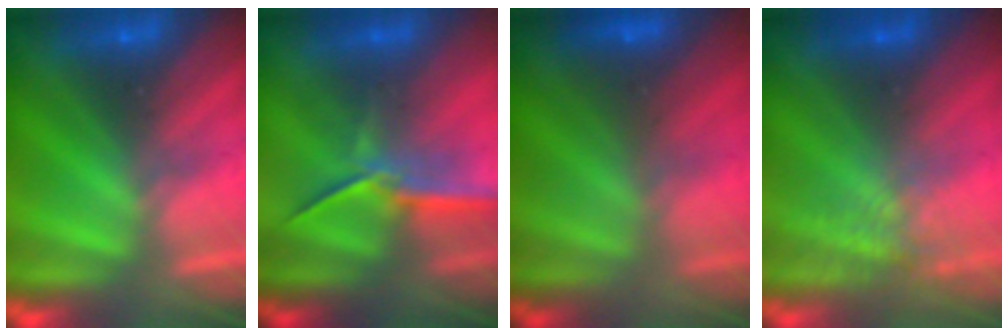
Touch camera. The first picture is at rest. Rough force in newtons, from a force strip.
{"total": 1.2}
{"total": 2.4}
{"total": 1.3}